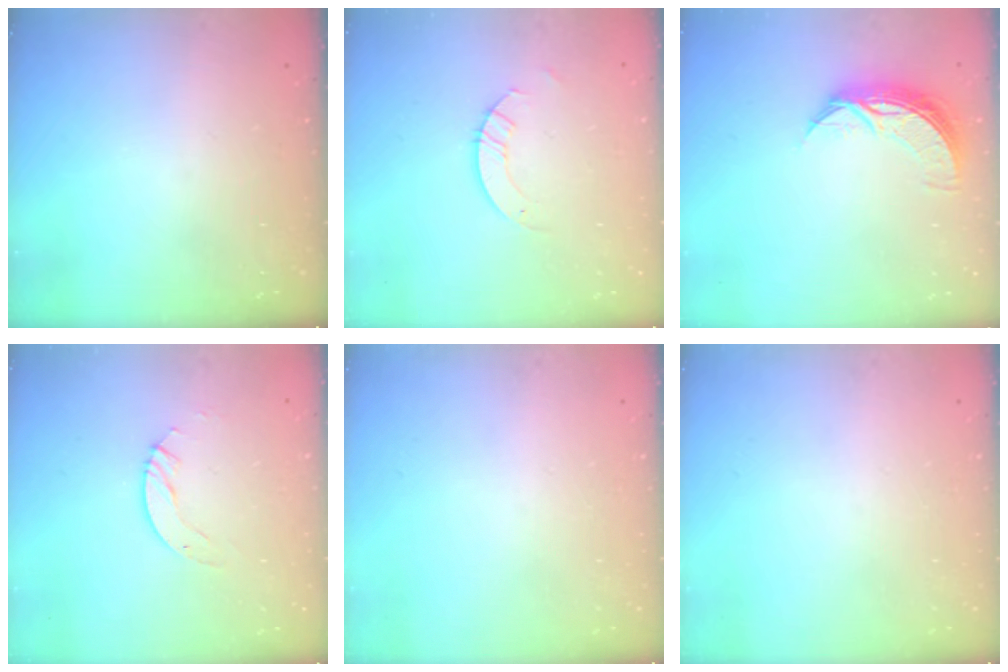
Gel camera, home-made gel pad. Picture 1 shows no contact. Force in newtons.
{"total": 2.6, "press": 2.6, "slide": 0.2}
{"total": 8.3, "press": 8.2, "slide": 0.3}
{"total": 3.0, "press": 3.0, "slide": 0.2}
{"total": 0.0}
{"total": 0.0}